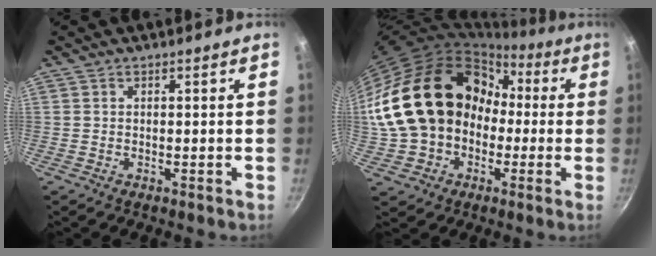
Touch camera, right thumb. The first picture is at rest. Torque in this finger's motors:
{"motor_torque": [-1.41, 2.70, 2.26, -0.51, 0.34]}